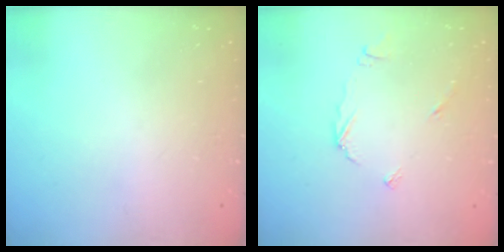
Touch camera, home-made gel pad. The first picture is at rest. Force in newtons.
{"total": 3.8, "press": 3.8, "slide": 0.5}